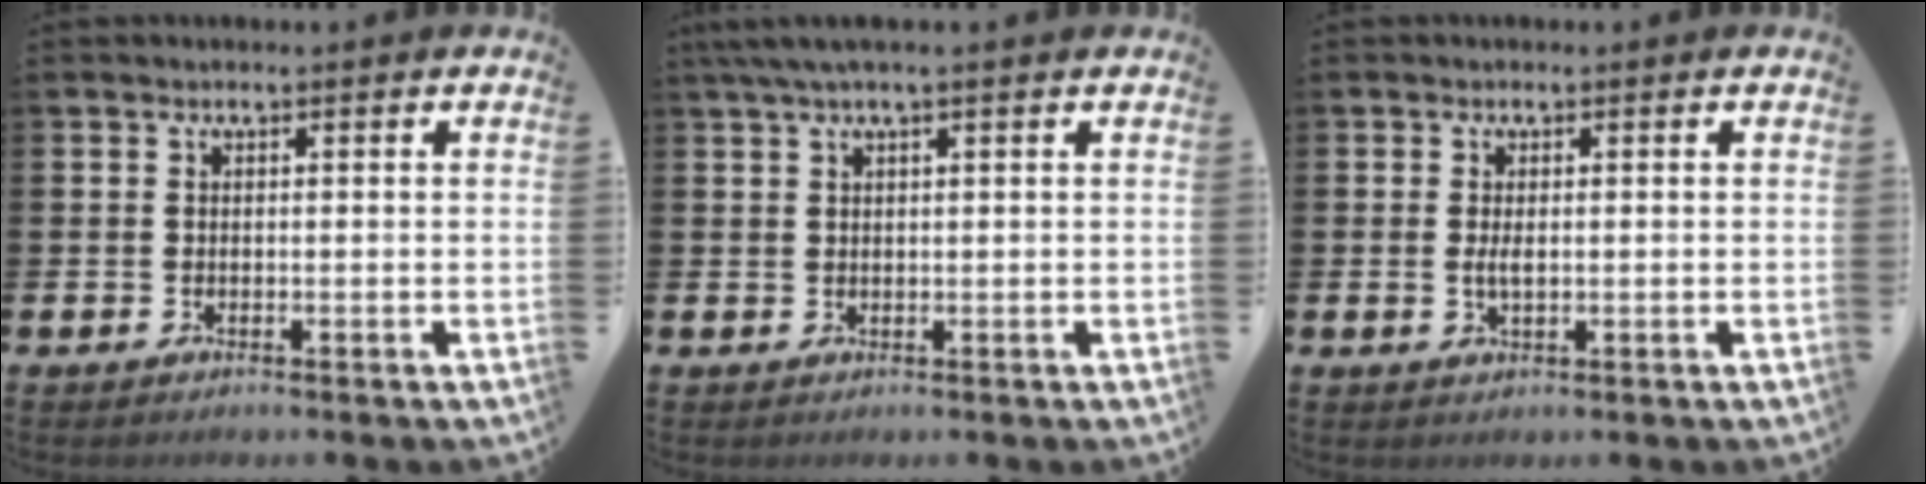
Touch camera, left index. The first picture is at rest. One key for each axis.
{"total": 2.5, "fx": 1.7, "fy": 0.1, "fz": 1.8, "tx": -0.041, "ty": 0.004, "tz": 0.031}
{"total": 1.6, "fx": 0.1, "fy": 0.7, "fz": 1.5, "tx": -0.021, "ty": -0.001, "tz": -0.002}